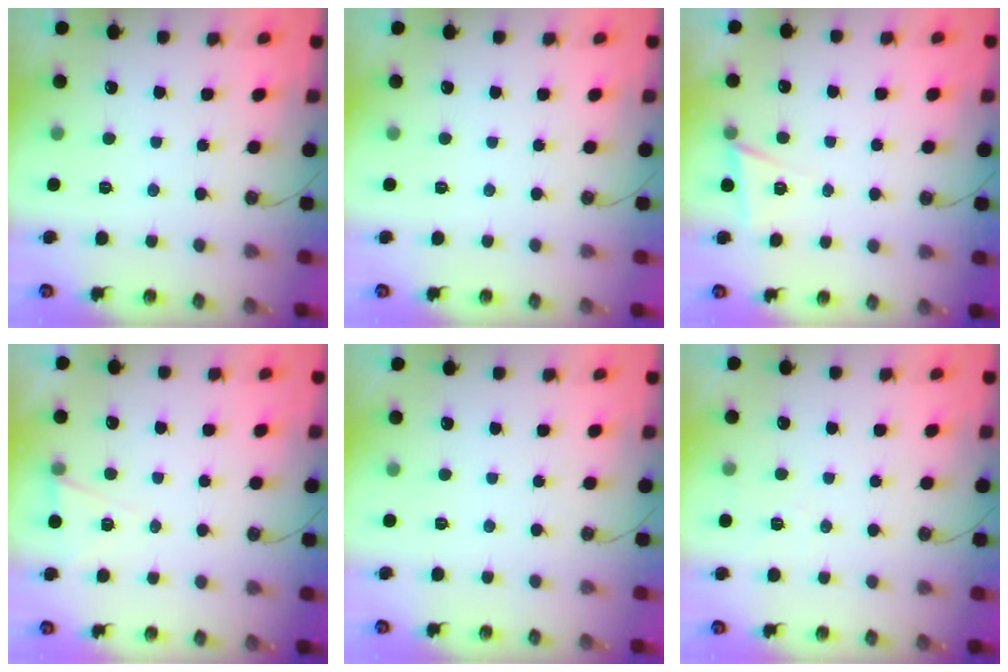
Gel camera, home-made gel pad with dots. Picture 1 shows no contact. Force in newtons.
{"total": 0.0}
{"total": 5.0, "press": 3.2, "slide": 3.9}
{"total": 5.3, "press": 3.2, "slide": 4.2}
{"total": 0.0}
{"total": 7.3, "press": 5.8, "slide": 4.4}